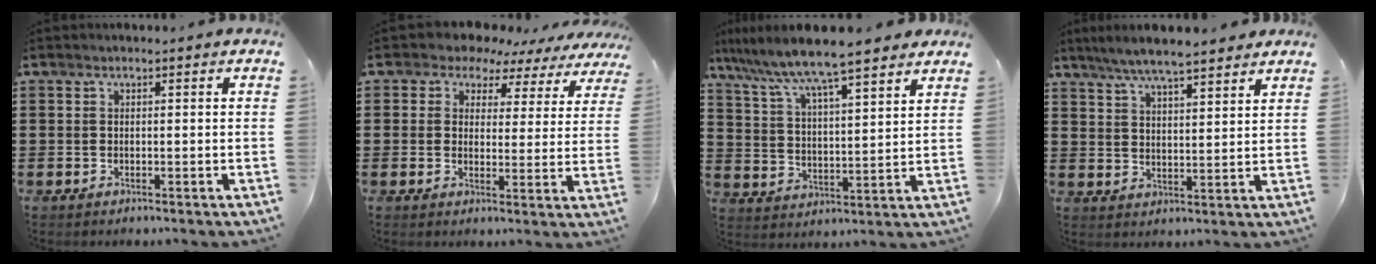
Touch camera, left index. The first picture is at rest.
{"total": 4.3, "force": [3.6, 2.3, 0.7], "torque": [-0.041, -0.016, 0.060]}
{"total": 7.5, "force": [6.8, 0.0, 3.1], "torque": [-0.091, -0.042, 0.112]}
{"total": 6.0, "force": [5.4, 0.4, 2.5], "torque": [-0.066, -0.015, 0.097]}